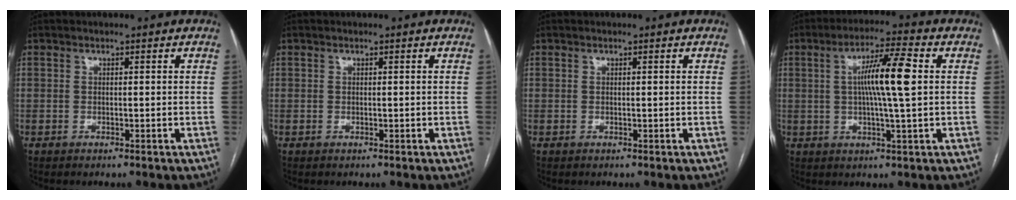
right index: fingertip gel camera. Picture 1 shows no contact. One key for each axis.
{"total": 0.0}
{"total": 0.0}
{"total": 9.5, "fx": 1.3, "fy": 0.1, "fz": 9.4, "tx": -0.167, "ty": 0.007, "tz": 0.019}